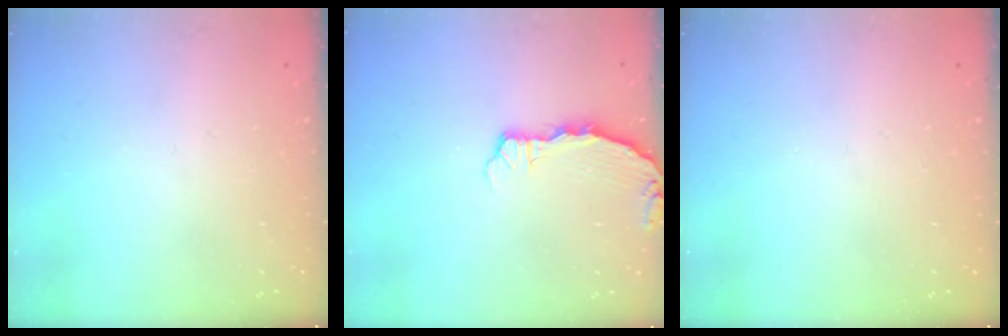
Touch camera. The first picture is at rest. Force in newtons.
{"total": 2.4, "press": 2.4, "slide": 0.3}
{"total": 0.0}